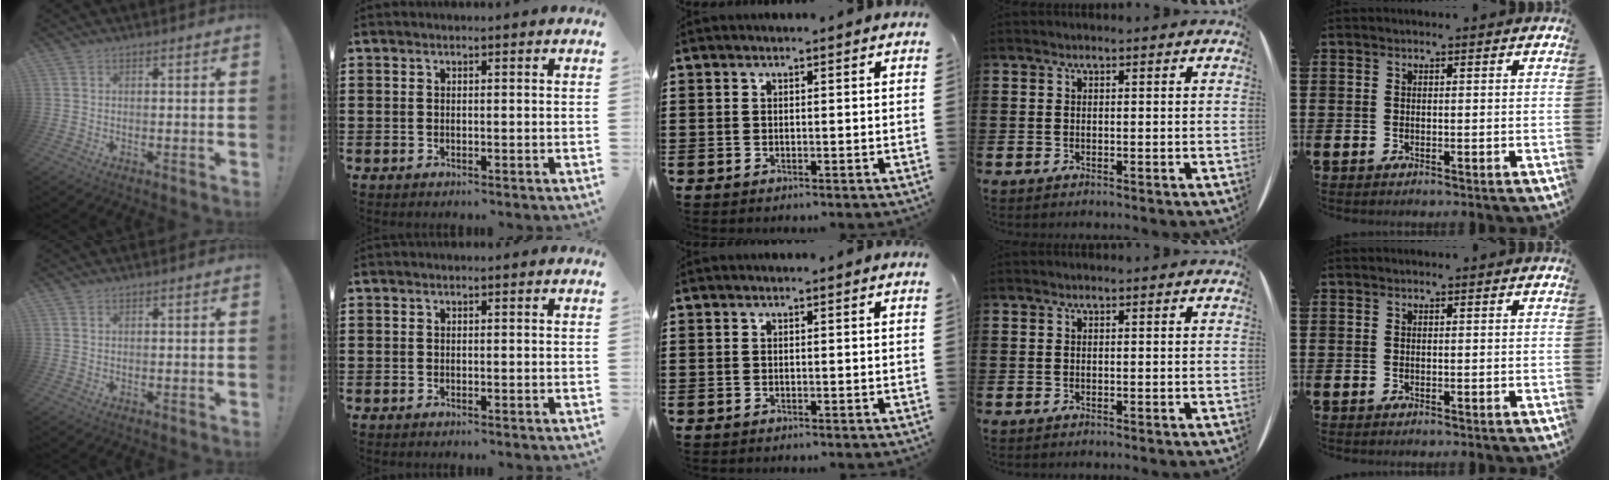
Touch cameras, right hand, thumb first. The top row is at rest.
{"thumb": {"total": 0.5, "force": [0.4, 0.3, 0.3], "torque": [-0.005, 0.001, 0.007]}}